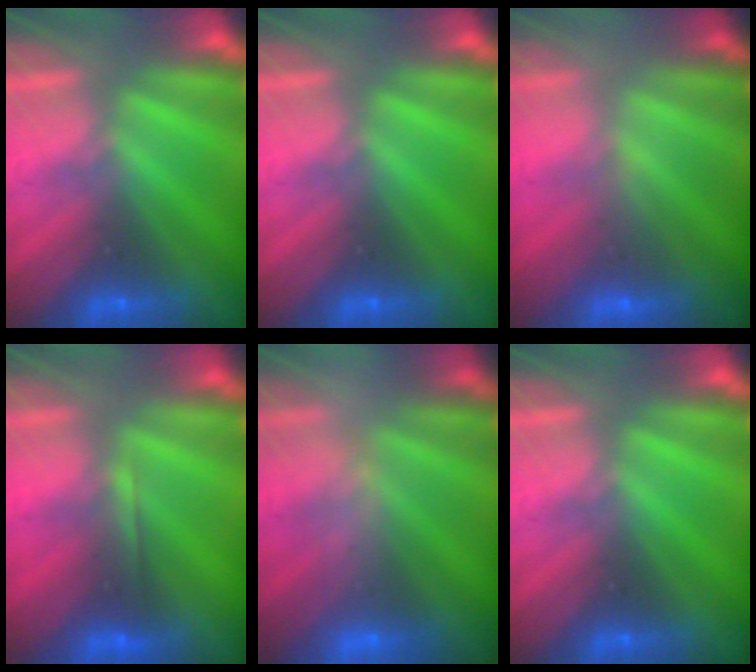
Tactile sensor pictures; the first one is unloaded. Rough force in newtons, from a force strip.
{"total": 0.0}
{"total": 2.2}
{"total": 1.8}
{"total": 2.4}
{"total": 0.0}